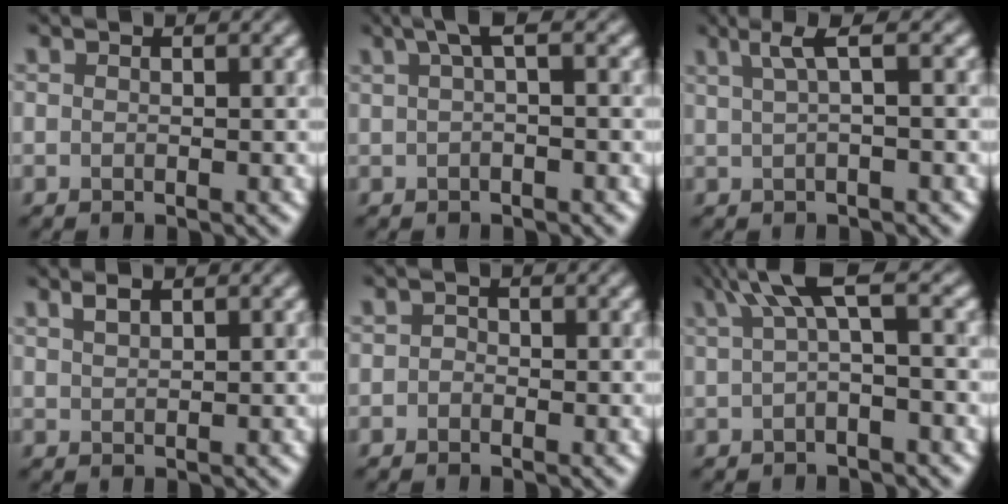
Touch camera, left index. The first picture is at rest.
{"total": 1.6, "force": [0.5, 0.0, 1.5], "torque": [-0.029, 0.008, 0.009]}
{"total": 2.3, "force": [0.8, 0.3, 2.1], "torque": [-0.036, 0.009, 0.014]}
{"total": 1.1, "force": [1.1, 0.1, 0.4], "torque": [-0.009, 0.005, 0.021]}
{"total": 0.5, "force": [-0.2, 0.5, 0.2], "torque": [-0.002, 0.001, -0.008]}
{"total": 3.8, "force": [1.5, 0.6, 3.4], "torque": [-0.057, 0.010, 0.022]}